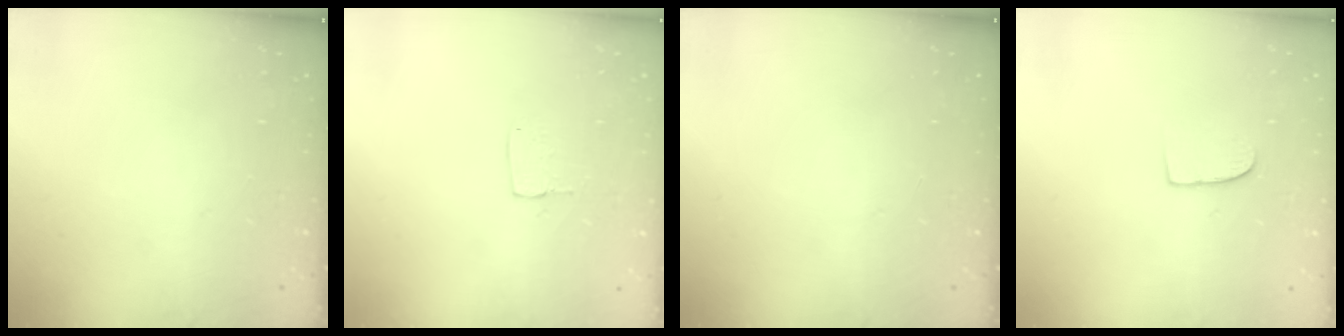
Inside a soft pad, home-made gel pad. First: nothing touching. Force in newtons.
{"total": 3.5, "press": 3.5, "slide": 0.1}
{"total": 0.0}
{"total": 7.3, "press": 7.2, "slide": 0.5}